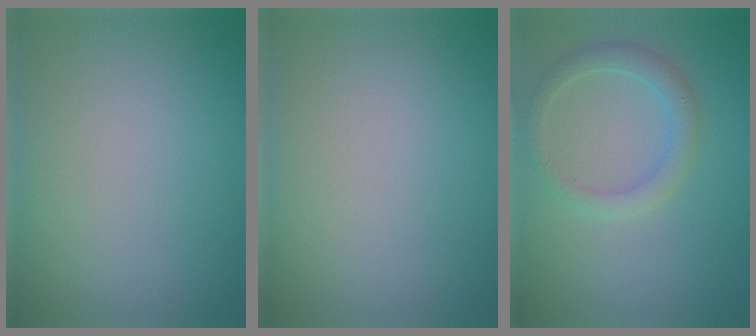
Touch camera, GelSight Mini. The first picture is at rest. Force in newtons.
{"total": 0.0}
{"total": 2.4, "press": 2.4, "slide": 0.2}